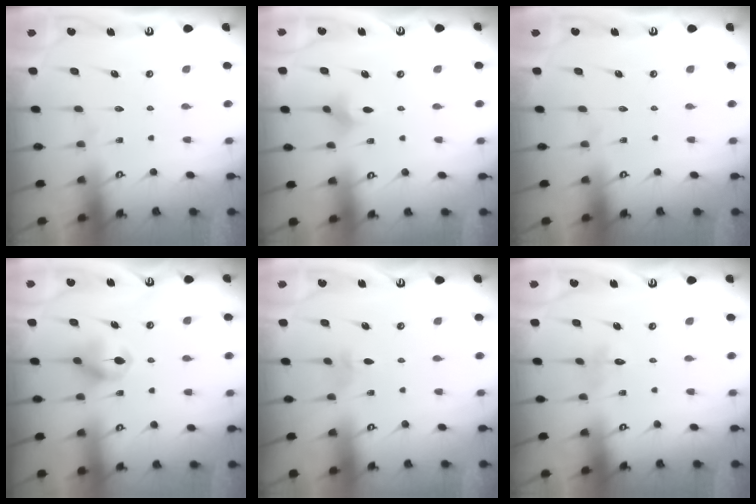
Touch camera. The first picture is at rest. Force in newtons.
{"total": 4.7, "press": 4.6, "slide": 0.9}
{"total": 0.0}
{"total": 6.7, "press": 6.7, "slide": 0.7}
{"total": 2.3, "press": 2.2, "slide": 0.8}
{"total": 2.6, "press": 2.6, "slide": 0.3}